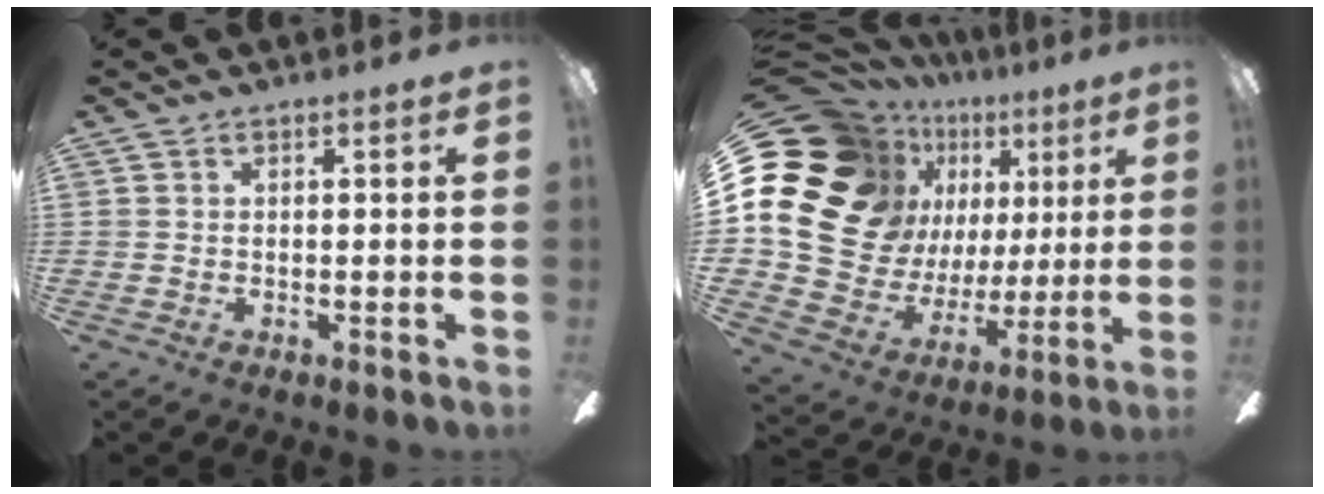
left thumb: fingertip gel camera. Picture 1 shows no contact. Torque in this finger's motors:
{"motor_torque": [1.15, 3.40, 2.77, 0.00, 0.53]}